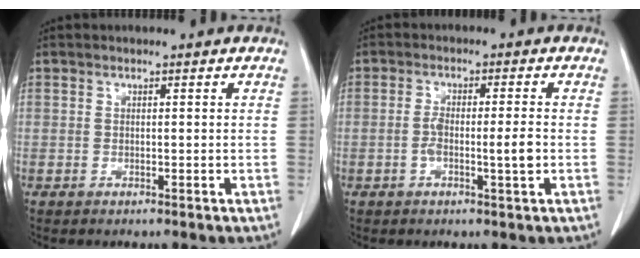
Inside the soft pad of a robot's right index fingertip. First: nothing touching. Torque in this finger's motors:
{"motor_torque": [0.22, 0.05, 0.14, 0.04]}